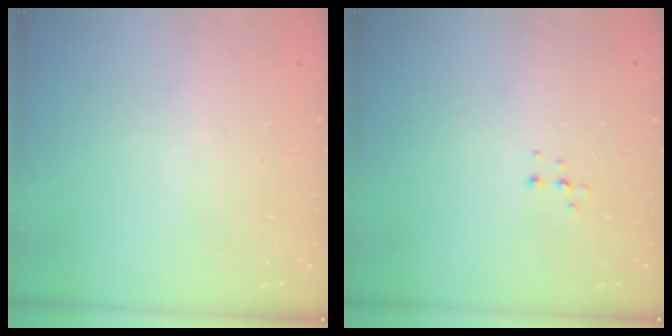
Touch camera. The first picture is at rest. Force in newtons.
{"total": 5.0, "press": 4.9, "slide": 0.9}